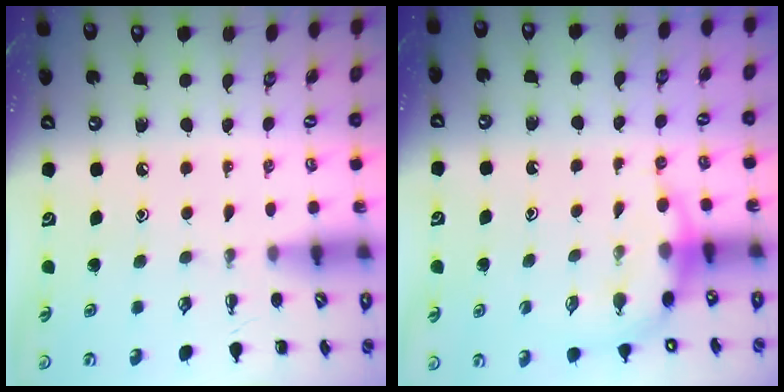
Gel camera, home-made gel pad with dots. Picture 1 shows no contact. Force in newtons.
{"total": 8.1, "press": 8.0, "slide": 1.3}